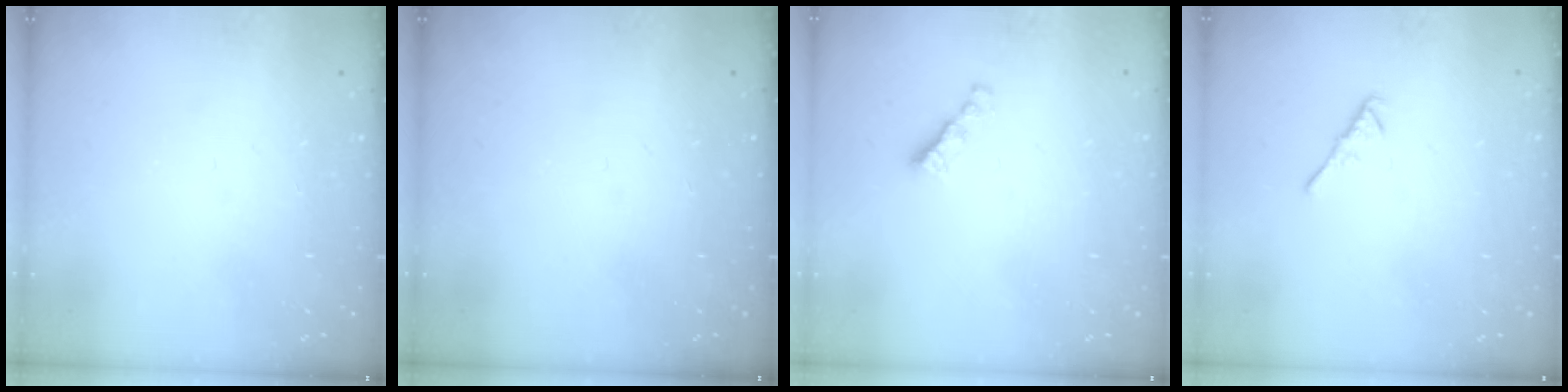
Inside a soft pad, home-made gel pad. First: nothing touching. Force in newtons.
{"total": 0.0}
{"total": 2.7, "press": 2.6, "slide": 0.7}
{"total": 2.4, "press": 2.3, "slide": 0.6}